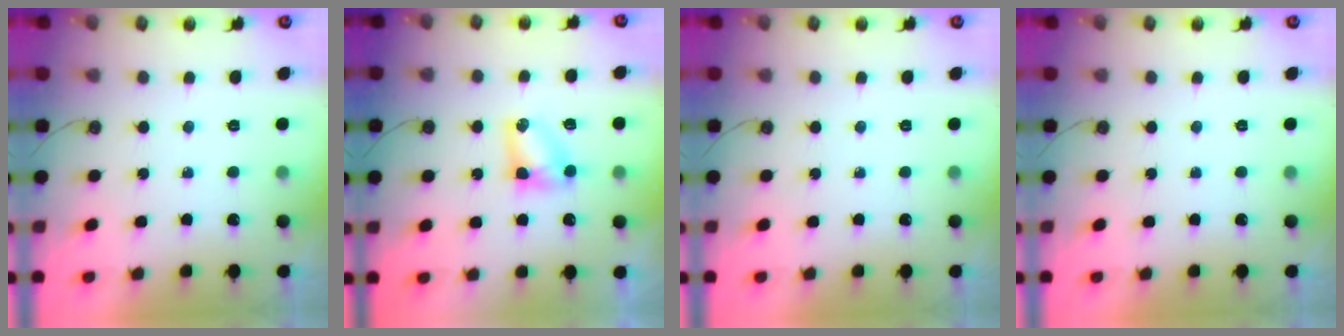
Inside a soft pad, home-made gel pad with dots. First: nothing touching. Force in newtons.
{"total": 4.6, "press": 4.5, "slide": 0.4}
{"total": 0.0}
{"total": 0.0}